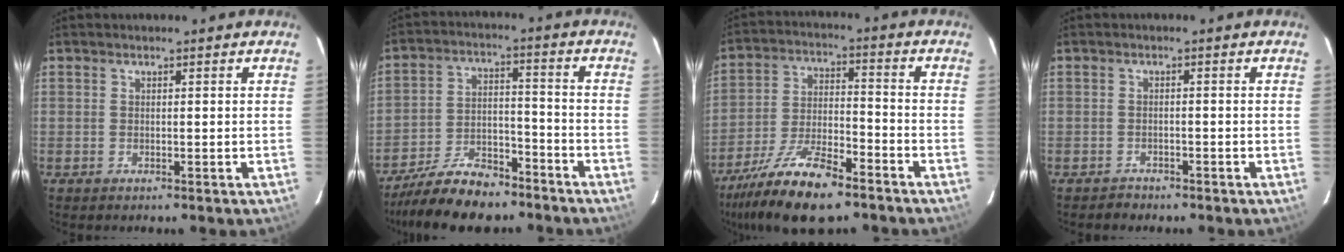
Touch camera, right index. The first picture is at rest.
{"total": 13.9, "force": [-11.3, 5.5, 5.9], "torque": [-0.134, 0.008, -0.186]}
{"total": 16.1, "force": [-12.0, 4.9, 9.6], "torque": [-0.203, -0.020, -0.220]}
{"total": 2.0, "force": [-1.7, 1.0, -0.1], "torque": [-0.001, 0.006, -0.028]}